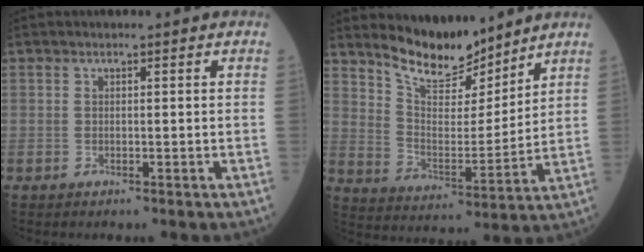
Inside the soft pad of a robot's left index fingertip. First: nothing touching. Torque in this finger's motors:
{"motor_torque": [0.80, -0.94, 0.17, 0.03]}